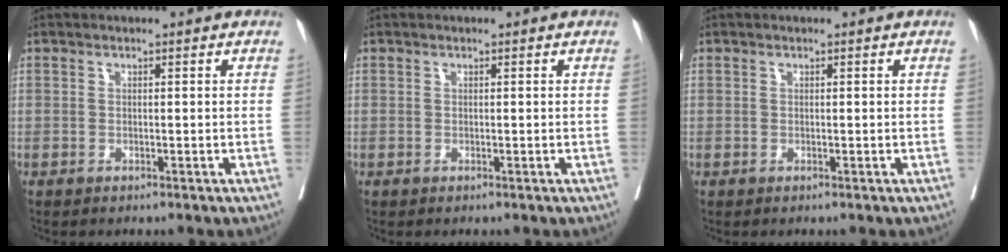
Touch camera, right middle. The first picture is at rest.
{"total": 0.0}
{"total": 0.0}